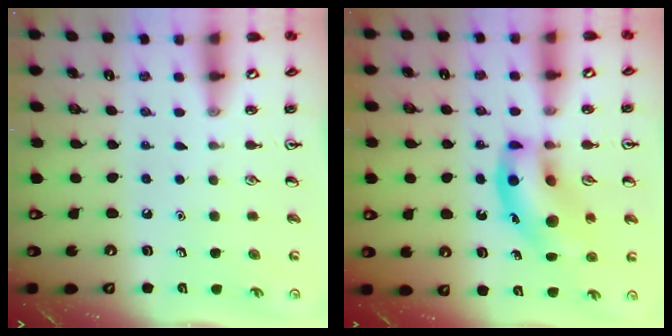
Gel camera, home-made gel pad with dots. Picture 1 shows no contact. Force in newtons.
{"total": 15.9, "press": 15.4, "slide": 3.6}